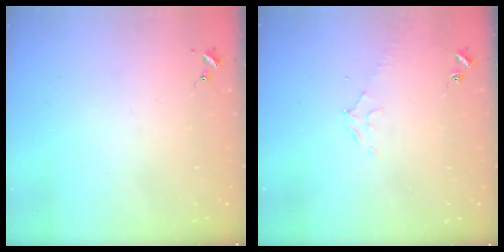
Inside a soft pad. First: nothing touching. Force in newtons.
{"total": 6.6, "press": 6.6, "slide": 0.8}